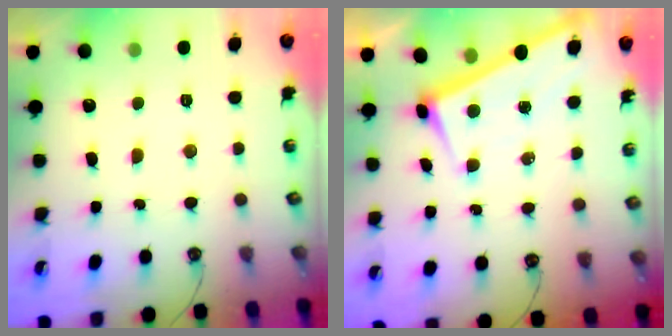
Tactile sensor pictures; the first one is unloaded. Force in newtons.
{"total": 1.8, "press": 1.8, "slide": 0.2}